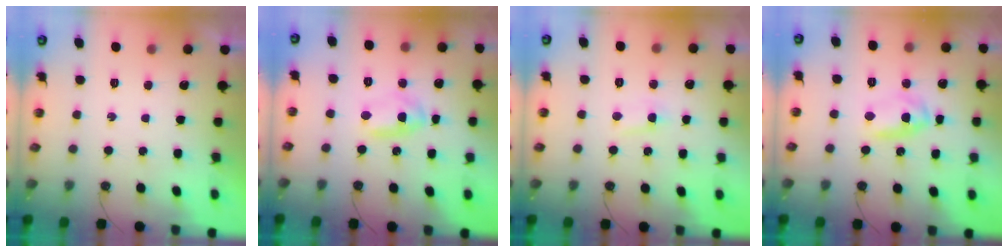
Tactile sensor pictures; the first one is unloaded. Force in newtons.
{"total": 6.8, "press": 3.5, "slide": 5.8}
{"total": 5.1, "press": 3.1, "slide": 4.1}
{"total": 7.8, "press": 7.8, "slide": 0.6}